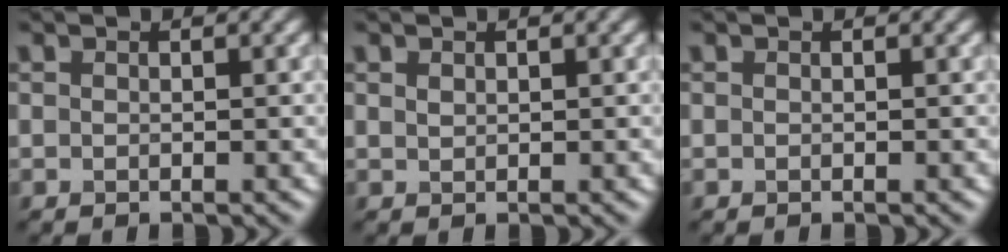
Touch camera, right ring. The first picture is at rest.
{"total": 0.7, "force": [0.5, 0.4, 0.3], "torque": [-0.009, -0.001, 0.011]}
{"total": 0.0}